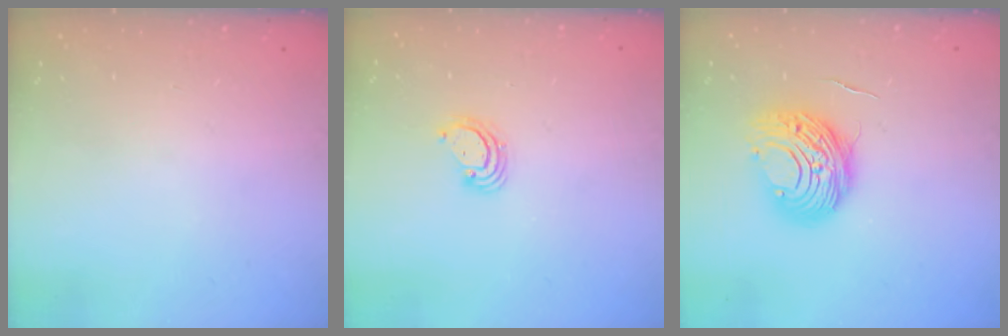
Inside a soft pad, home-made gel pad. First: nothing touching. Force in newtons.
{"total": 3.3, "press": 3.3, "slide": 0.2}
{"total": 11.3, "press": 11.3, "slide": 0.9}